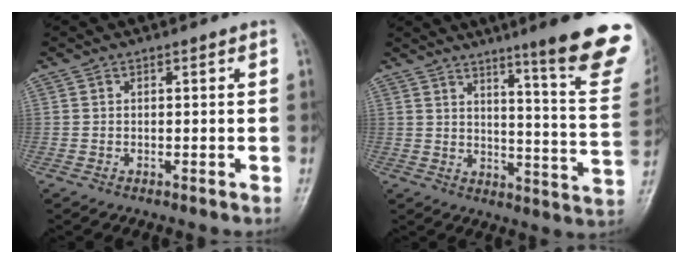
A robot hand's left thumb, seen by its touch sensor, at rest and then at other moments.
{"total": 19.9, "force": [13.1, 1.6, 14.9], "torque": [-0.166, -0.082, 0.170]}